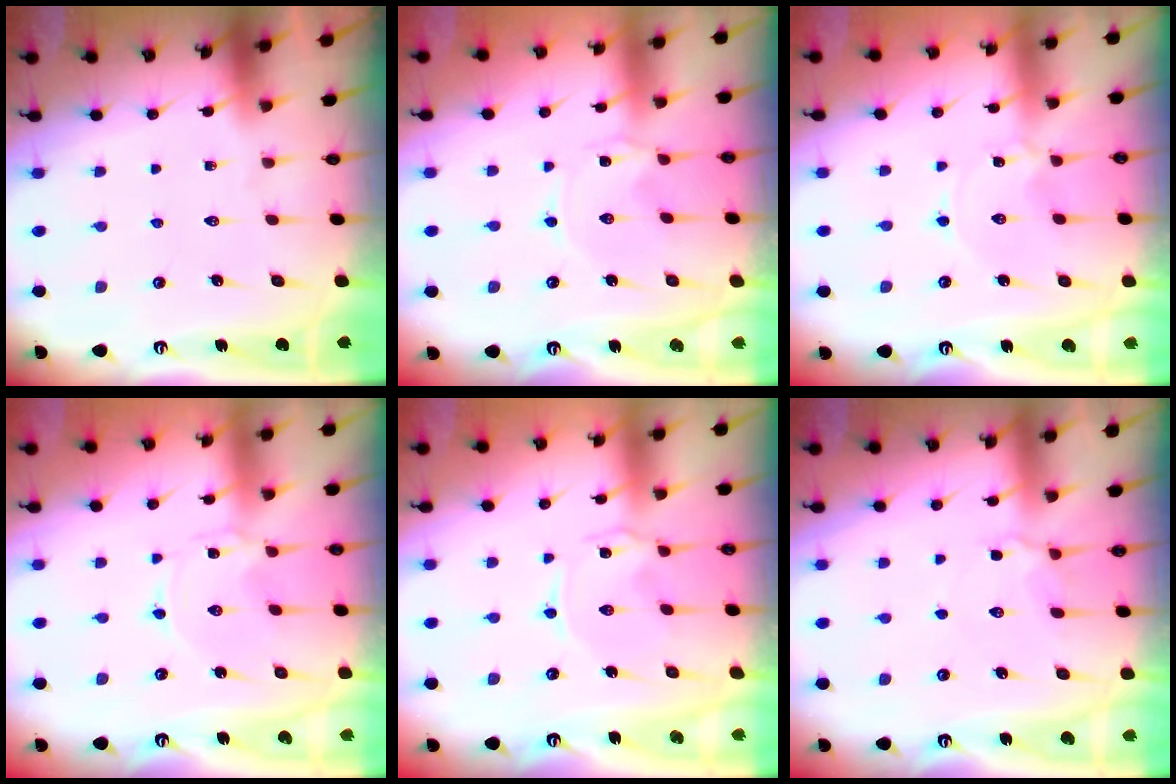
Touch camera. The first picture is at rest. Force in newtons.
{"total": 0.0}
{"total": 0.0}
{"total": 0.0}
{"total": 0.6, "press": 0.6, "slide": 0.2}
{"total": 4.4, "press": 4.3, "slide": 1.0}